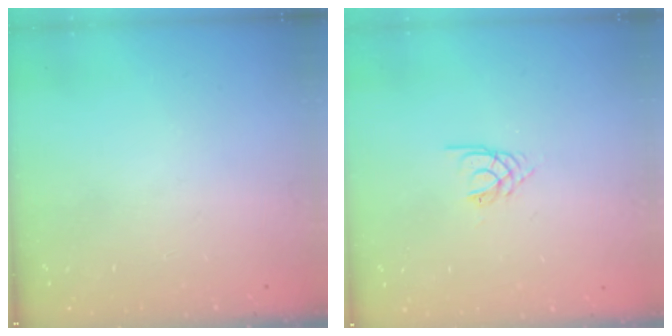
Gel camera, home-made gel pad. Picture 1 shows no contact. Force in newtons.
{"total": 2.3, "press": 2.3, "slide": 0.4}